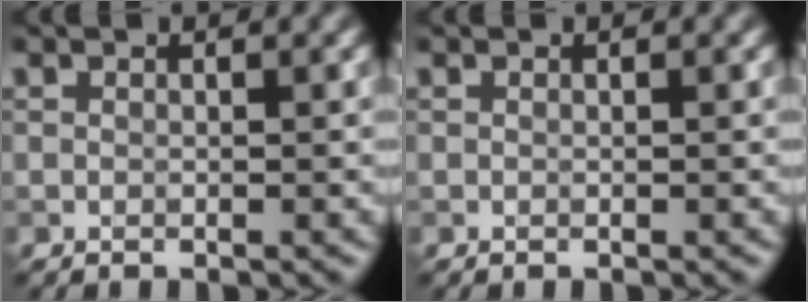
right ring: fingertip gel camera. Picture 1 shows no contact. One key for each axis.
{"total": 0.0}